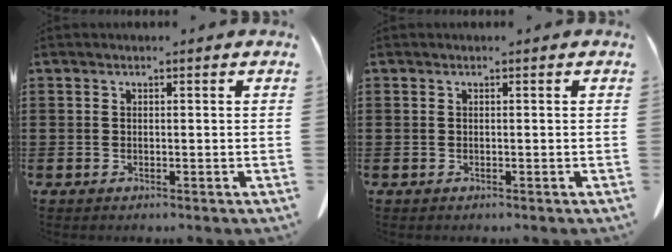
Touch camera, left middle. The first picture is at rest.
{"total": 0.0}